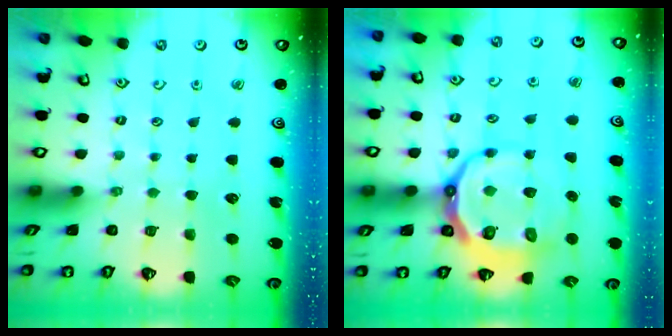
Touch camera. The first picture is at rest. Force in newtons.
{"total": 14.6, "press": 14.2, "slide": 3.3}